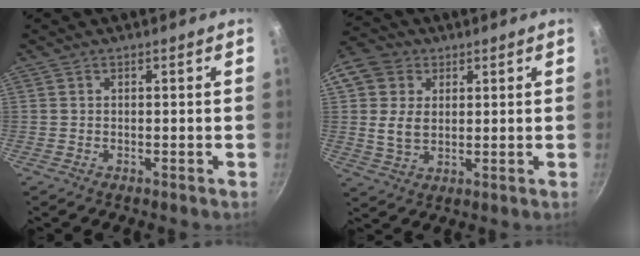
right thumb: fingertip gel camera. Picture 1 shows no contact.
{"total": 11.1, "force": [2.7, 8.8, 6.1], "torque": [-0.105, 0.001, 0.044]}